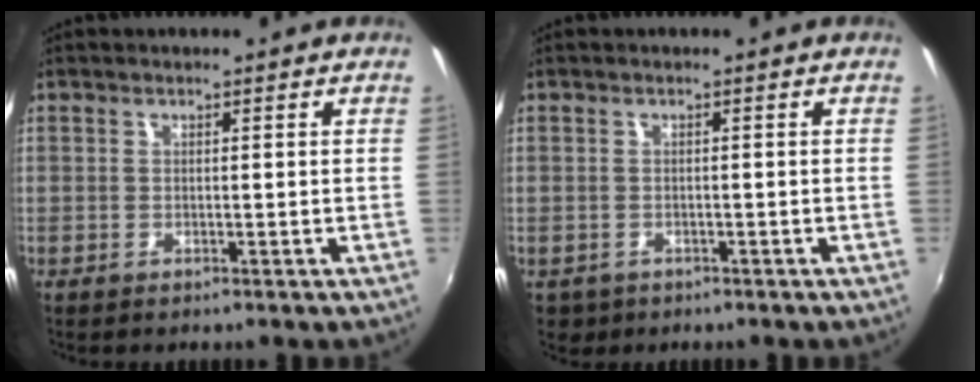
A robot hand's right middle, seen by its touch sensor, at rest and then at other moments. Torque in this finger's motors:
{"motor_torque": [0.45, -0.39, -0.03, -0.01]}